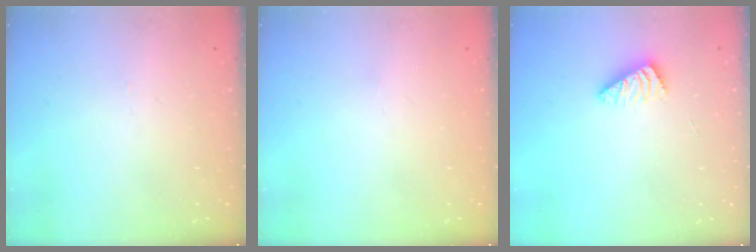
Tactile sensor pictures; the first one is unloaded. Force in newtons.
{"total": 0.0}
{"total": 2.2, "press": 2.2, "slide": 0.4}